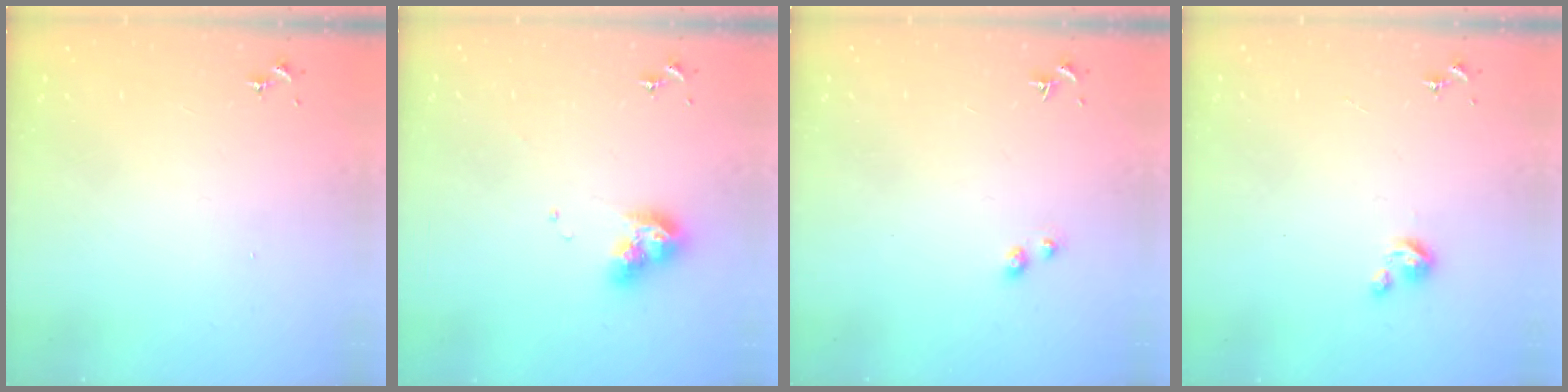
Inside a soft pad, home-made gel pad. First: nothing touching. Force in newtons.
{"total": 9.6, "press": 9.6, "slide": 0.6}
{"total": 3.1, "press": 3.0, "slide": 0.5}
{"total": 3.2, "press": 3.2, "slide": 0.3}